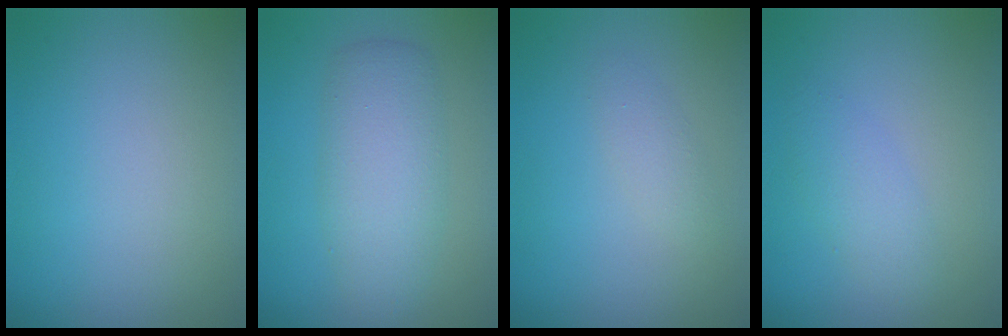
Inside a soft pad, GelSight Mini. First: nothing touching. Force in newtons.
{"total": 4.9, "press": 4.9, "slide": 0.1}
{"total": 1.2, "press": 1.2, "slide": 0.1}
{"total": 2.2, "press": 2.2, "slide": 0.1}